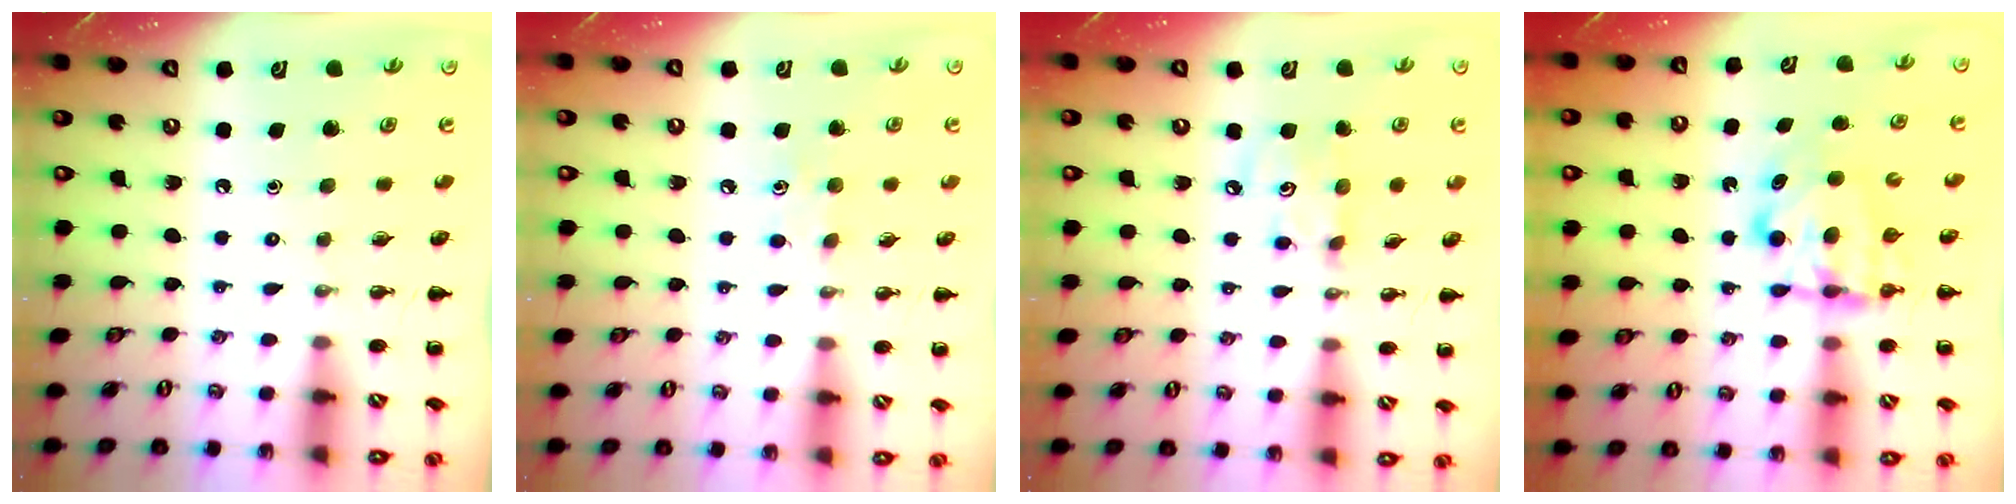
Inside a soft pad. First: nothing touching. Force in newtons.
{"total": 6.3, "press": 6.1, "slide": 1.4}
{"total": 4.8, "press": 4.8, "slide": 0.6}
{"total": 6.2, "press": 6.2, "slide": 0.5}